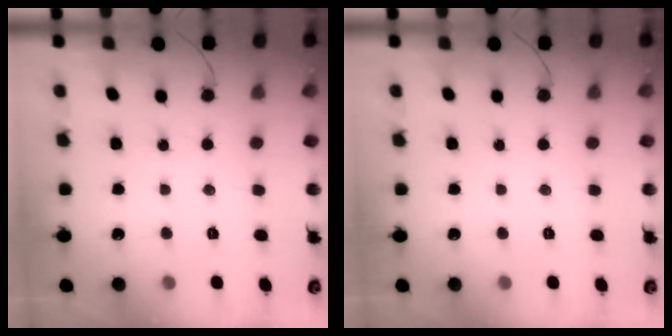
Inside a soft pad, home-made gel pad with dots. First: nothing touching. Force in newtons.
{"total": 0.0}